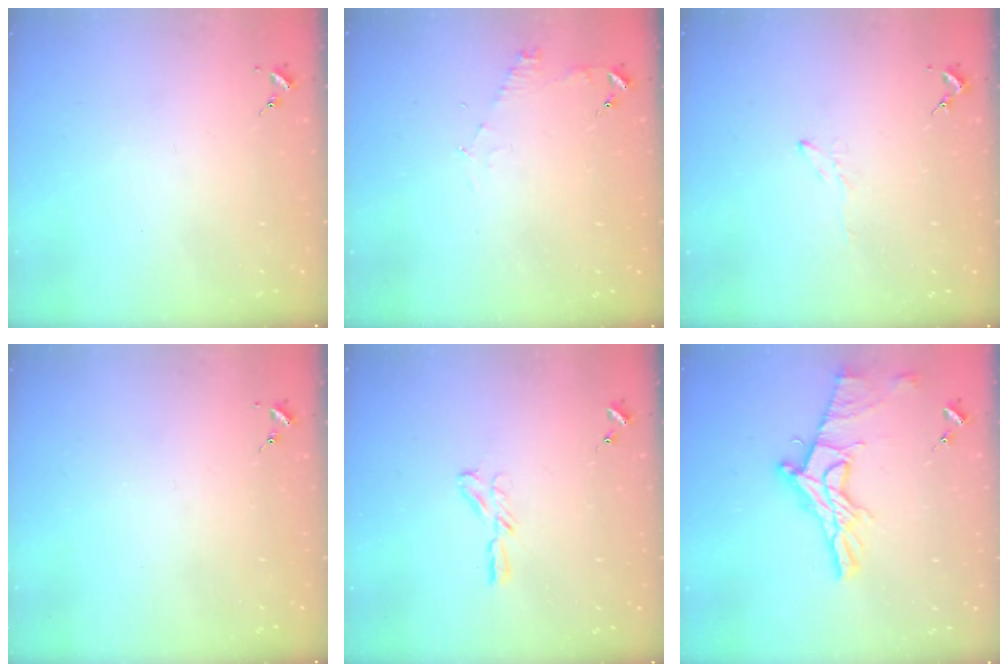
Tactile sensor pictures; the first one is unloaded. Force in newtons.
{"total": 6.1, "press": 6.1, "slide": 0.6}
{"total": 4.2, "press": 4.1, "slide": 0.5}
{"total": 0.0}
{"total": 4.4, "press": 4.3, "slide": 0.4}
{"total": 14.8, "press": 14.8, "slide": 1.1}